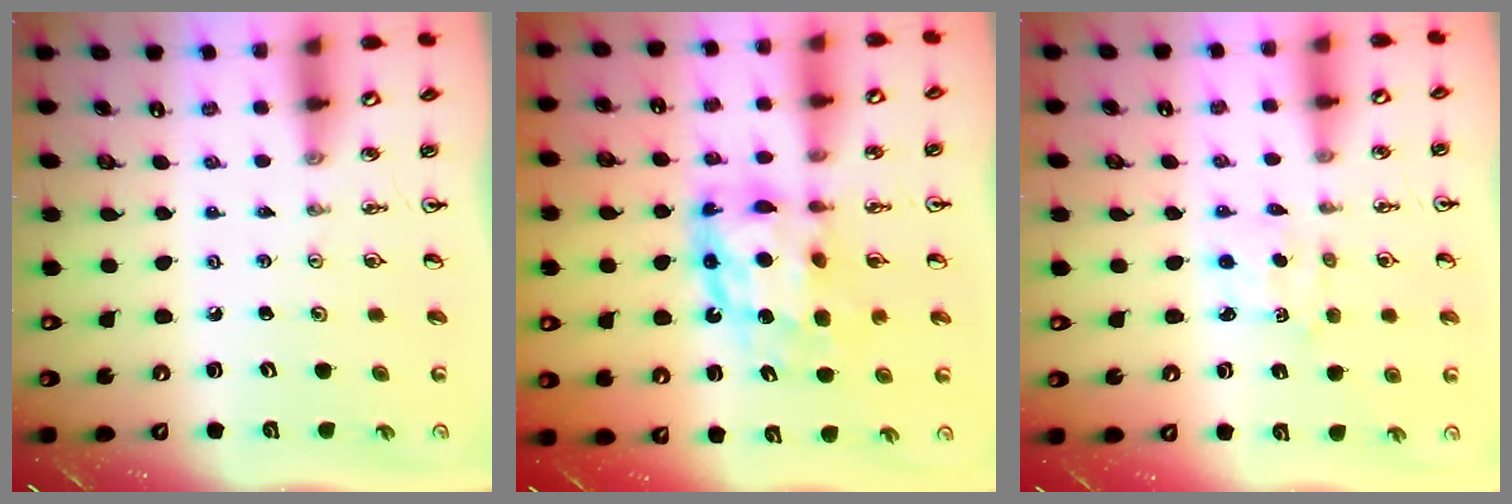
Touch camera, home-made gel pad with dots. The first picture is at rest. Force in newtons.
{"total": 11.7, "press": 11.6, "slide": 1.2}
{"total": 1.8, "press": 1.8, "slide": 0.2}